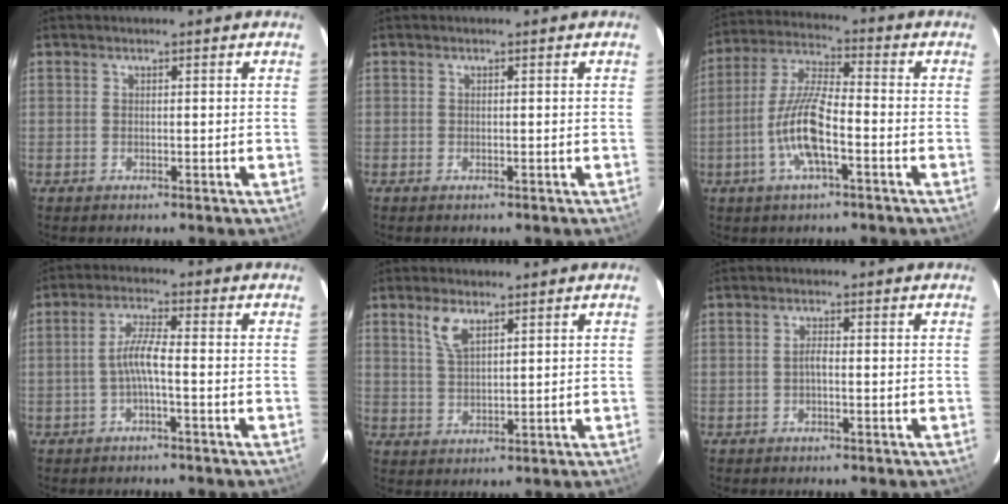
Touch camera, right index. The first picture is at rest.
{"total": 0.0}
{"total": 11.1, "force": [-4.0, 2.6, 10.1], "torque": [-0.212, 0.001, -0.078]}
{"total": 4.2, "force": [-1.4, 0.2, 3.9], "torque": [-0.084, 0.008, -0.027]}
{"total": 4.9, "force": [2.9, 2.0, 3.4], "torque": [-0.067, 0.004, 0.061]}
{"total": 1.3, "force": [-0.4, 0.4, 1.2], "torque": [-0.024, 0.006, -0.008]}